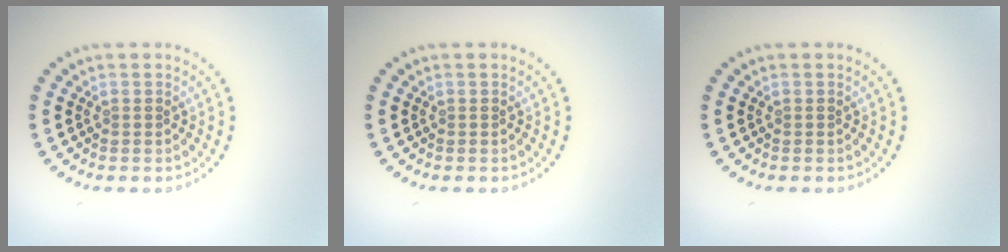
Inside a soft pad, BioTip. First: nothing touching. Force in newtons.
{"total": 0.0}
{"total": 0.0}